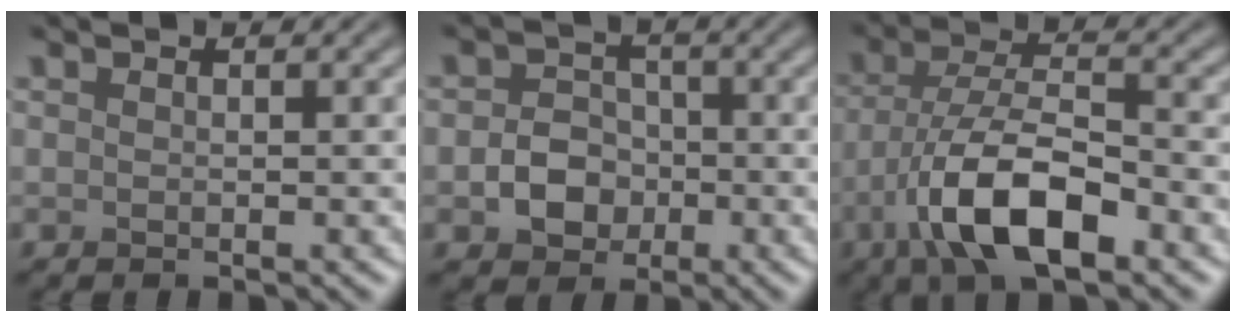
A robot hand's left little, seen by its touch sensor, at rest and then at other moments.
{"total": 3.4, "force": [-1.1, 2.8, 1.6], "torque": [-0.019, 0.002, -0.022]}
{"total": 8.8, "force": [-4.1, 3.3, 7.0], "torque": [-0.132, 0.006, -0.083]}